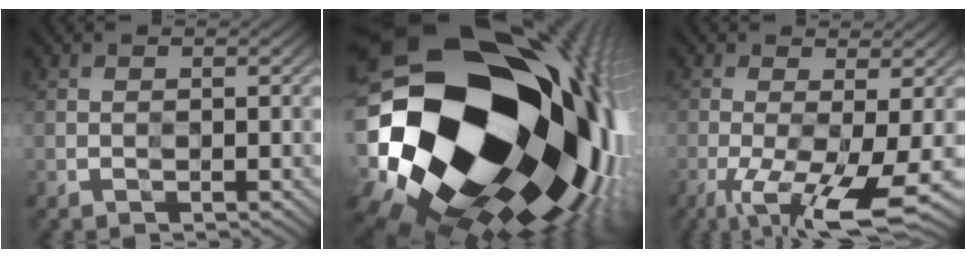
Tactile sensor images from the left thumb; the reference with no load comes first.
{"total": 22.8, "force": [0.3, 17.2, 14.9], "torque": [-0.286, -0.052, -0.019]}
{"total": 10.5, "force": [-5.1, 2.9, 8.6], "torque": [-0.157, -0.019, -0.078]}